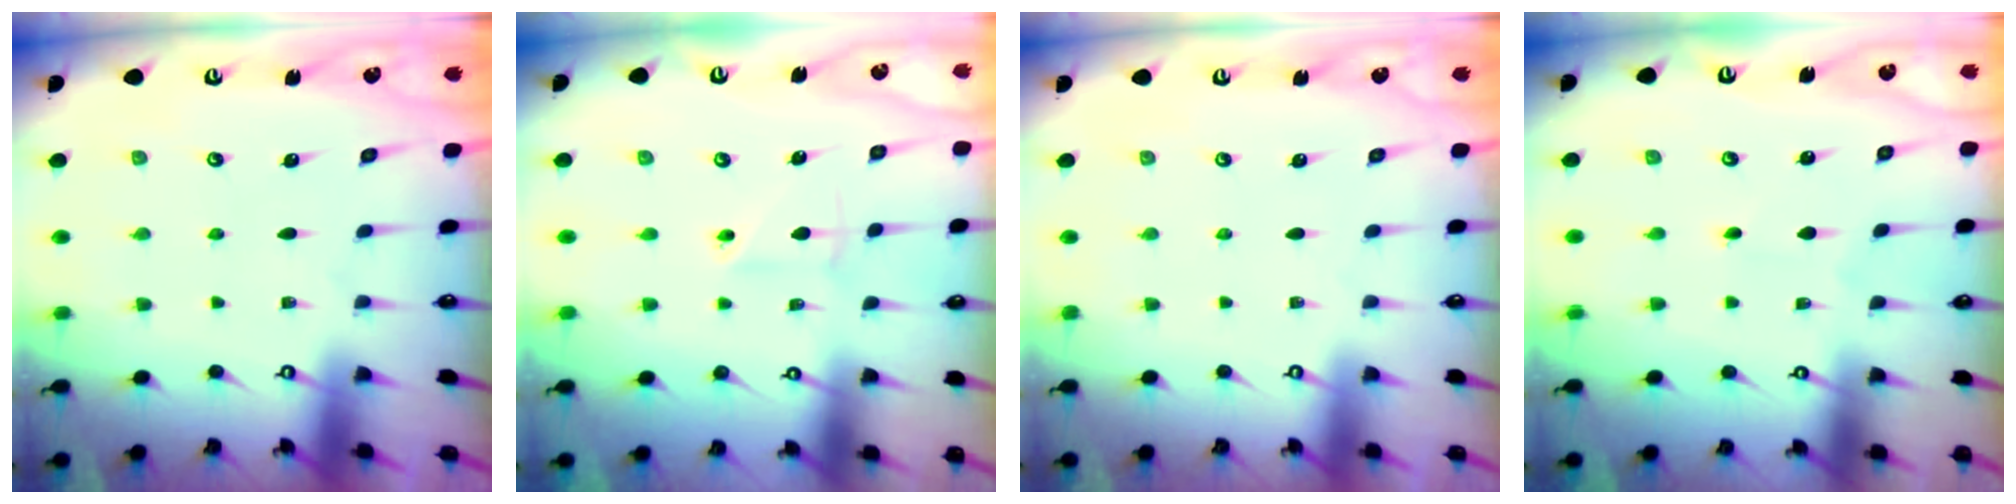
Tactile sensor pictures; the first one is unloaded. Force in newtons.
{"total": 4.5, "press": 4.4, "slide": 0.7}
{"total": 0.0}
{"total": 1.8, "press": 1.8, "slide": 0.2}